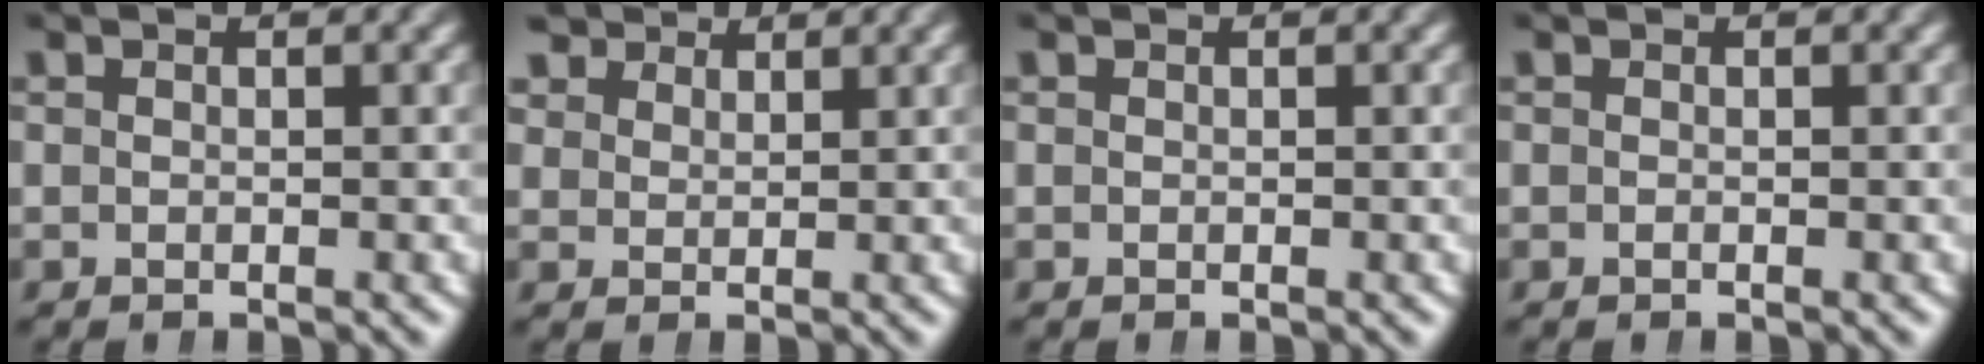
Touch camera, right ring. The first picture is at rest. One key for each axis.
{"total": 3.4, "fx": 3.2, "fy": 0.9, "fz": 0.7, "tx": -0.005, "ty": -0.002, "tz": 0.062}
{"total": 0.0}
{"total": 0.0}